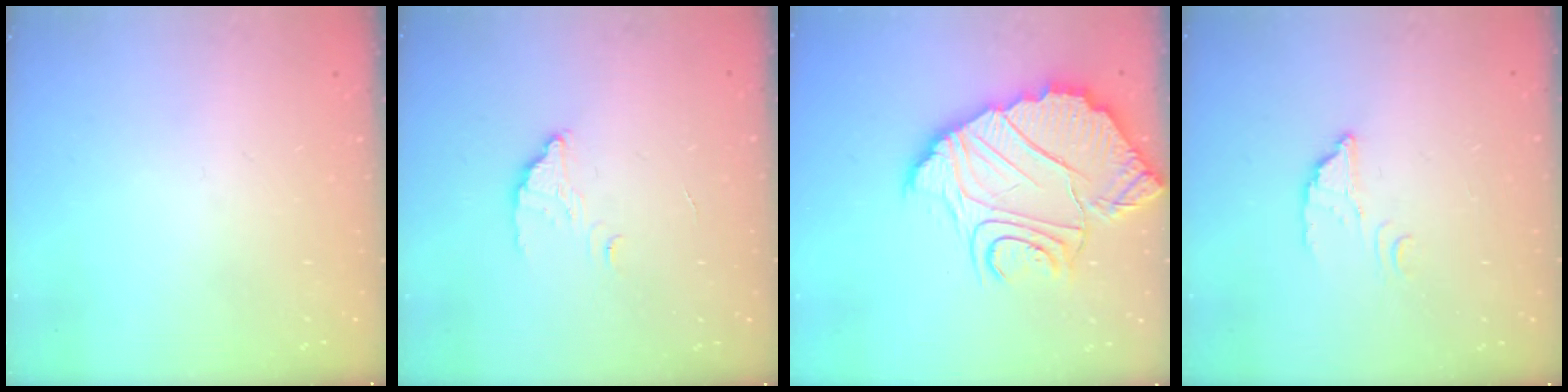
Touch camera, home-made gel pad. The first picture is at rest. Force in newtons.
{"total": 2.6, "press": 2.6, "slide": 0.2}
{"total": 14.8, "press": 14.7, "slide": 1.3}
{"total": 3.0, "press": 3.0, "slide": 0.2}